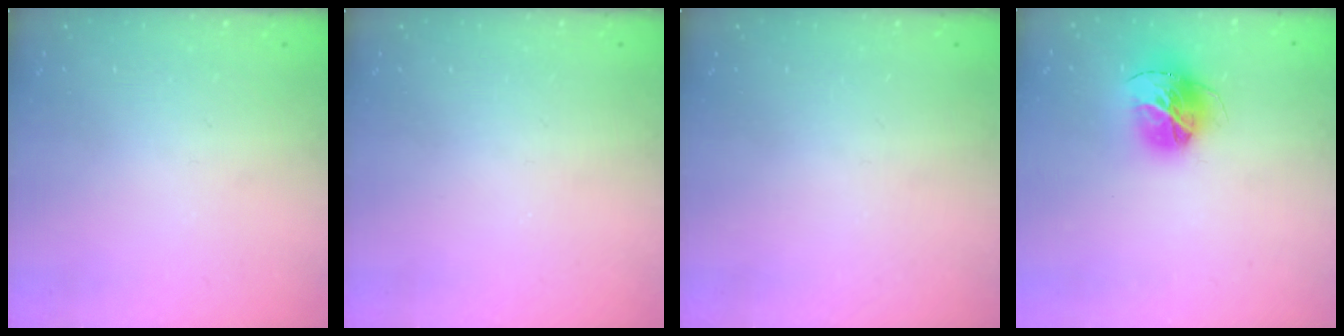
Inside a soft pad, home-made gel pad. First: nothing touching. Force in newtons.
{"total": 0.0}
{"total": 0.0}
{"total": 15.1, "press": 15.0, "slide": 1.5}